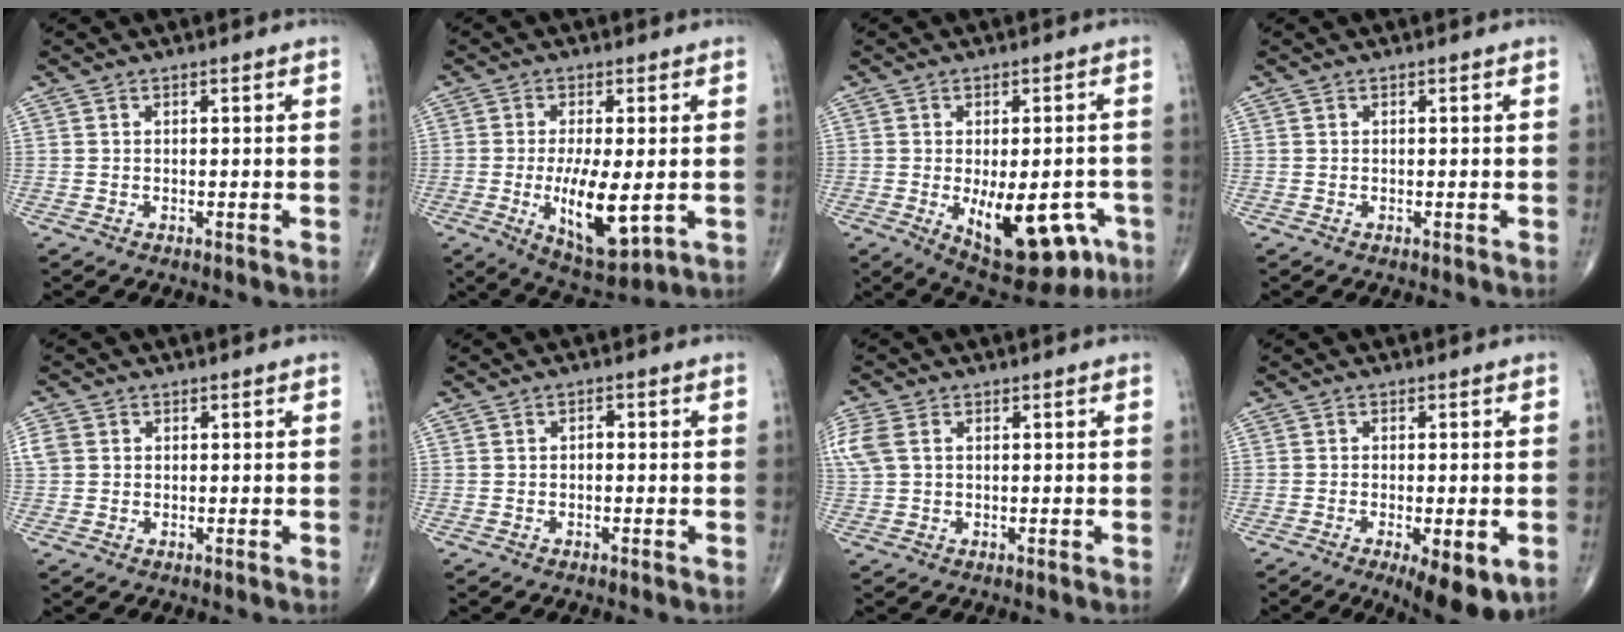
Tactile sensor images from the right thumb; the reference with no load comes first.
{"total": 11.3, "force": [-1.7, 3.9, 10.4], "torque": [-0.176, -0.022, -0.016]}
{"total": 15.9, "force": [-5.3, 7.7, 12.9], "torque": [-0.160, 0.003, -0.053]}
{"total": 0.0}
{"total": 2.7, "force": [0.4, 2.4, 1.2], "torque": [-0.027, 0.010, 0.010]}
{"total": 1.0, "force": [-0.1, 0.6, 0.8], "torque": [-0.010, 0.004, -0.004]}
{"total": 5.9, "force": [1.3, 4.0, 4.2], "torque": [-0.130, 0.017, 0.031]}
{"total": 9.5, "force": [-3.8, 3.2, 8.1], "torque": [-0.111, -0.013, -0.051]}